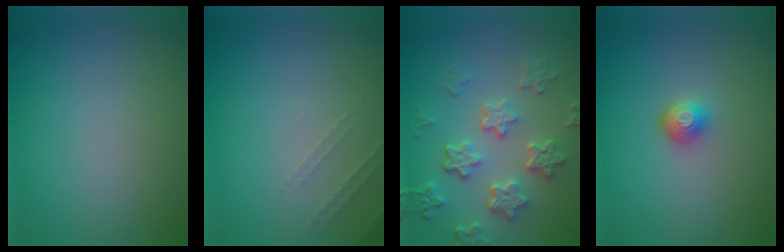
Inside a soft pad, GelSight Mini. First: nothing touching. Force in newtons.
{"total": 1.3, "press": 1.2, "slide": 0.4}
{"total": 5.6, "press": 4.3, "slide": 3.6}
{"total": 2.0, "press": 1.5, "slide": 1.4}